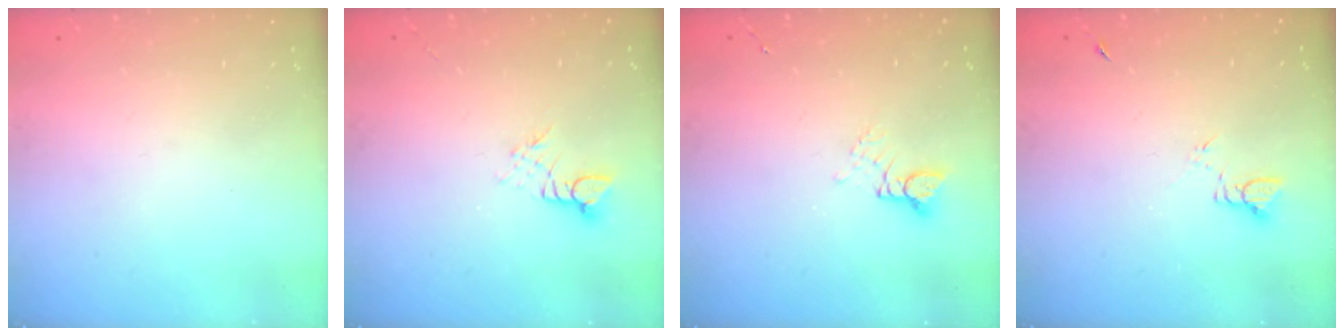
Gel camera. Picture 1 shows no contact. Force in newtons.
{"total": 2.7, "press": 2.7, "slide": 0.2}
{"total": 2.4, "press": 2.4, "slide": 0.2}
{"total": 2.5, "press": 2.5, "slide": 0.3}